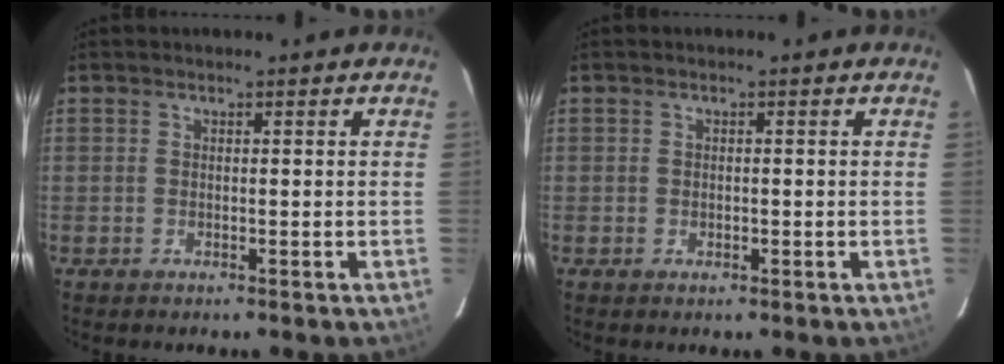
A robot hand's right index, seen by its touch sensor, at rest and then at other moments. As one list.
[{"total": 0.8, "force": [-0.2, 0.7, 0.3], "torque": [-0.001, -0.002, -0.004]}]